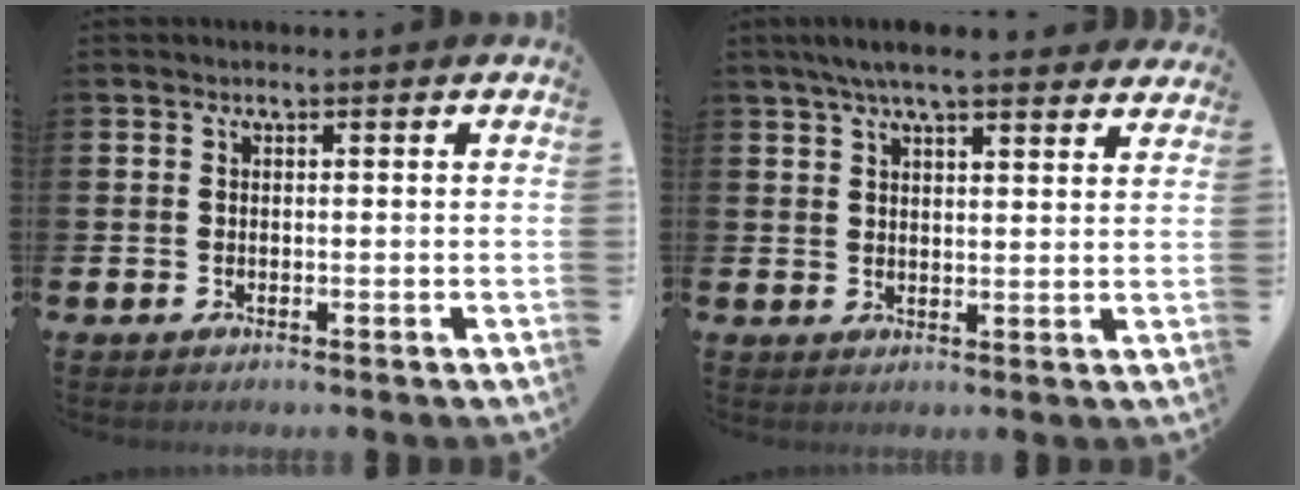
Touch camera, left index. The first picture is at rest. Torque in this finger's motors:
{"motor_torque": [0.88, -1.26, 0.92, 0.21]}